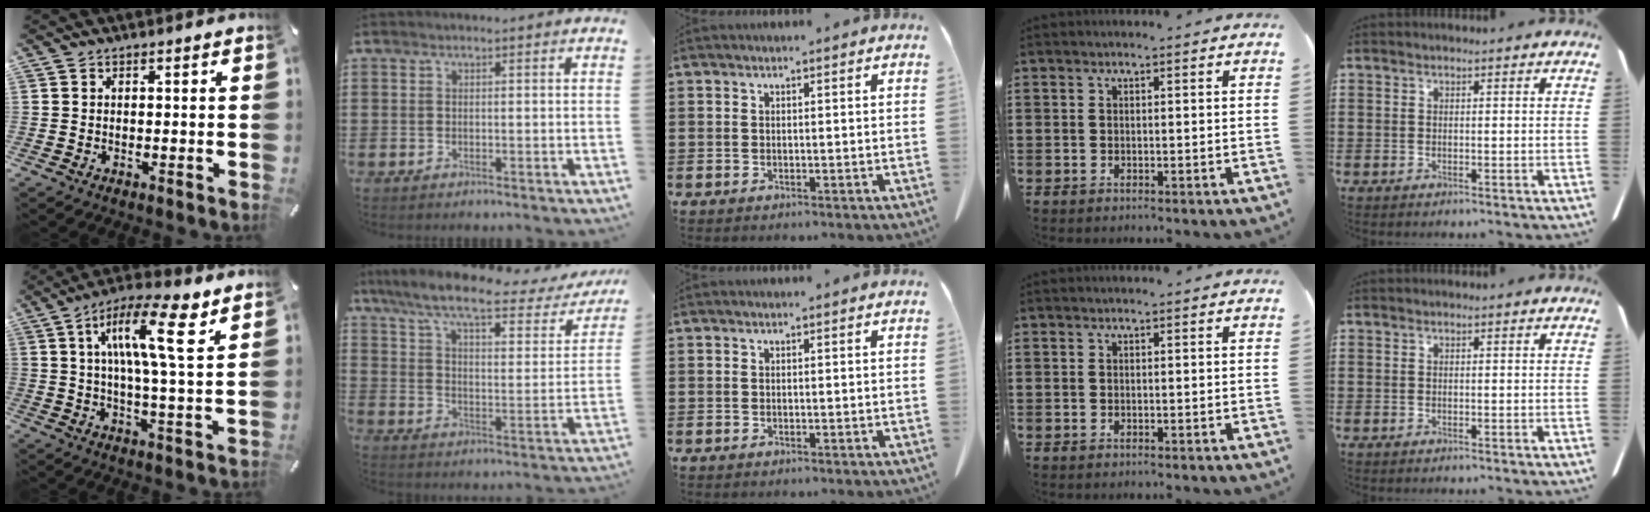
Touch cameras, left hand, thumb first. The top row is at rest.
{"thumb": {"total": 14.9, "force": [6.0, 3.0, 13.2], "torque": [-0.227, -0.014, 0.092]}, "index": {"total": 8.6, "force": [6.8, 0.8, 5.2], "torque": [-0.128, -0.038, 0.111]}}